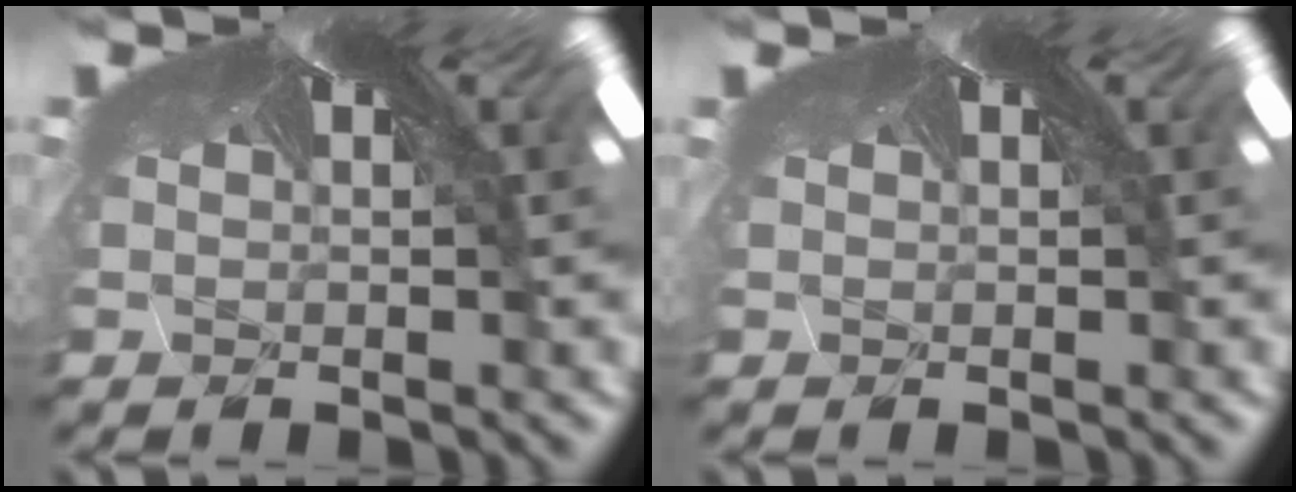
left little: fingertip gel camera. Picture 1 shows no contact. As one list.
[{"total": 0.0}]